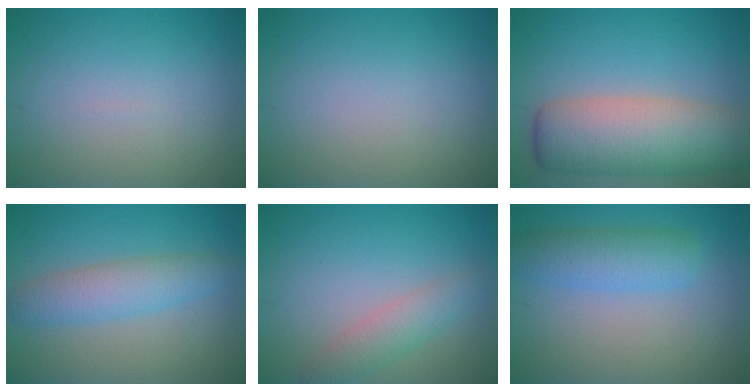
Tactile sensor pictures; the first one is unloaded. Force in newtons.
{"total": 0.0}
{"total": 9.4, "press": 9.3, "slide": 0.5}
{"total": 4.0, "press": 4.0, "slide": 0.2}
{"total": 2.6, "press": 2.6, "slide": 0.1}
{"total": 4.2, "press": 4.2, "slide": 0.2}